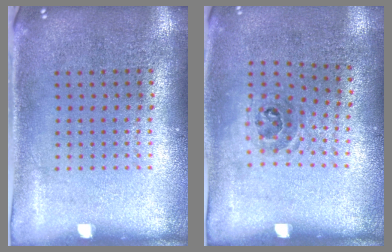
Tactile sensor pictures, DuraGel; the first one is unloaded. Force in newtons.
{"total": 1.0, "press": 0.7, "slide": 0.8}